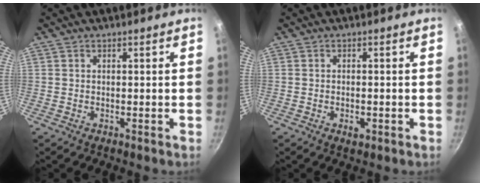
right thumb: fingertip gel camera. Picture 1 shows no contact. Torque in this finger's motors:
{"motor_torque": [-0.67, -0.21, -0.28, -0.03, -0.01]}